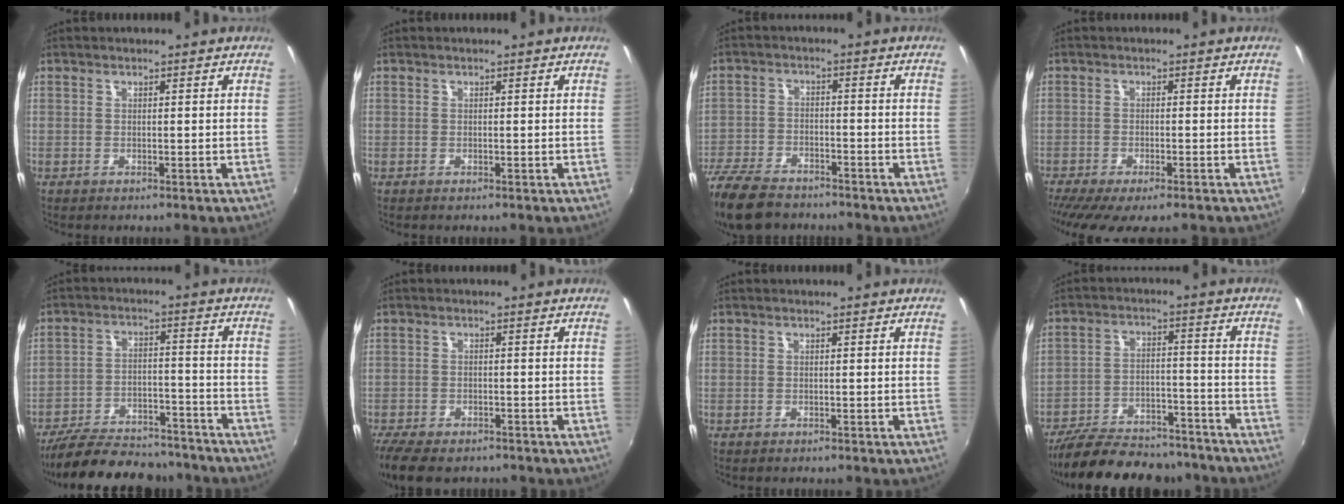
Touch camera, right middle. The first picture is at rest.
{"total": 0.0}
{"total": 13.5, "force": [-10.7, 5.7, 5.9], "torque": [-0.160, -0.024, -0.198]}
{"total": 9.6, "force": [-7.2, 2.5, 5.8], "torque": [-0.130, -0.045, -0.117]}
{"total": 20.6, "force": [-17.6, 6.9, 8.1], "torque": [-0.171, -0.002, -0.246]}
{"total": 9.6, "force": [-7.6, 3.7, 4.6], "torque": [-0.113, -0.037, -0.131]}
{"total": 0.0}
{"total": 22.5, "force": [-19.2, 7.6, 8.9], "torque": [-0.184, 0.000, -0.266]}